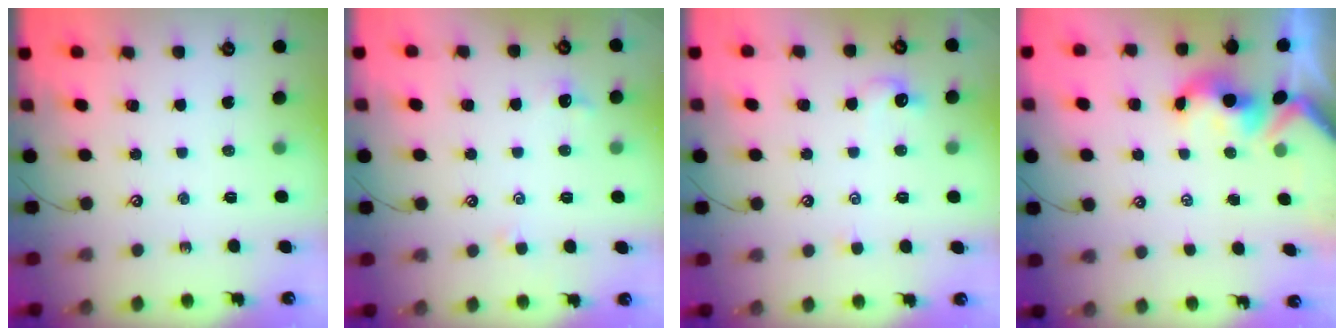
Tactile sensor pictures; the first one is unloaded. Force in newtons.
{"total": 0.6, "press": 0.4, "slide": 0.5}
{"total": 0.5, "press": 0.2, "slide": 0.5}
{"total": 1.5, "press": 1.3, "slide": 0.7}